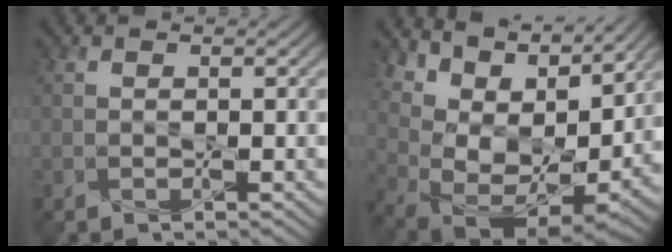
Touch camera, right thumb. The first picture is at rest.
{"total": 14.4, "force": [9.0, 6.8, 9.0], "torque": [-0.187, 0.030, 0.152]}